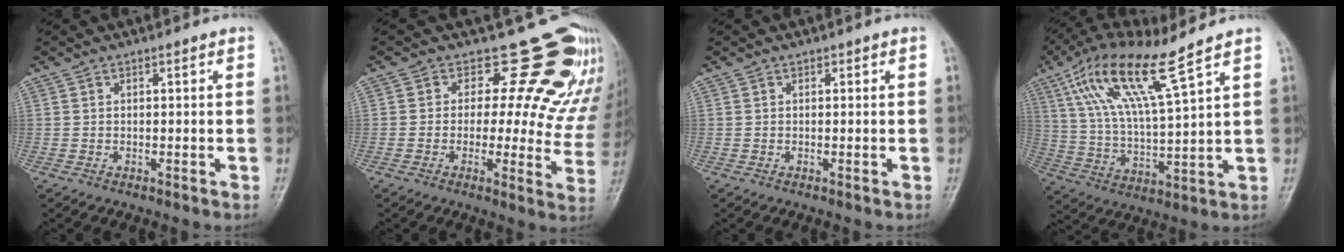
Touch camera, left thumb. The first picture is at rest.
{"total": 16.4, "force": [13.4, 7.3, 5.9], "torque": [-0.006, -0.095, 0.133]}
{"total": 0.0}
{"total": 15.0, "force": [8.9, 2.1, 11.9], "torque": [-0.238, -0.028, 0.180]}